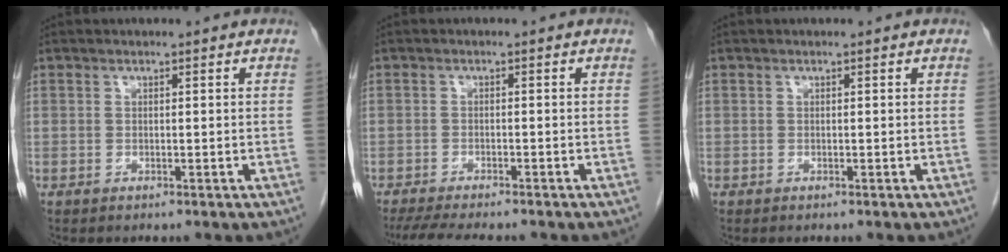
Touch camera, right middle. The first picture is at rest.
{"total": 8.9, "force": [-7.7, 1.3, 4.4], "torque": [-0.064, -0.012, -0.116]}
{"total": 0.0}